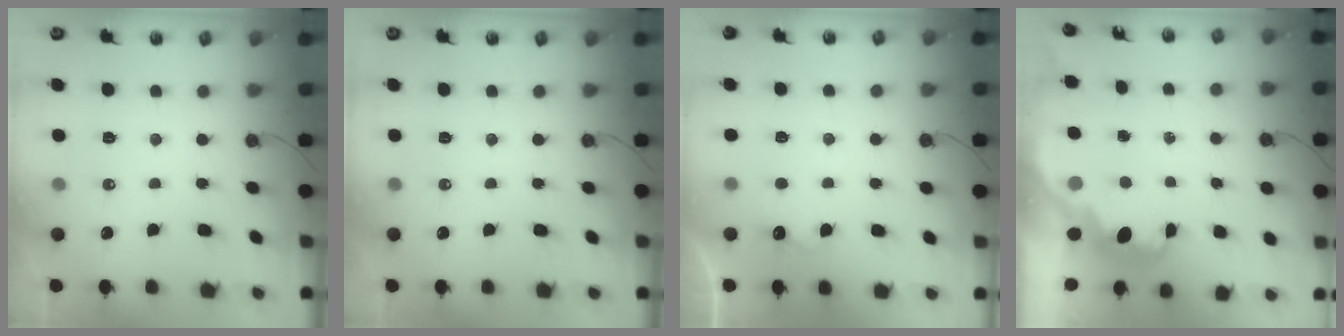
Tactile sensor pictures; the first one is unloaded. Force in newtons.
{"total": 0.0}
{"total": 2.9, "press": 2.8, "slide": 0.9}
{"total": 2.8, "press": 2.8, "slide": 0.4}